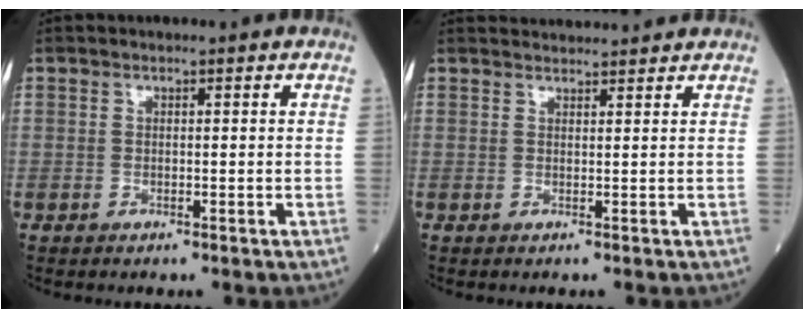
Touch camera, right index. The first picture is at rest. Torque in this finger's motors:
{"motor_torque": [0.04, 0.26, -0.07, -0.07]}